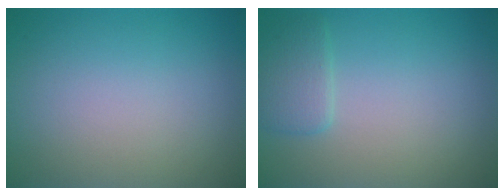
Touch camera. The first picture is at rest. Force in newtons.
{"total": 1.9, "press": 1.9, "slide": 0.1}